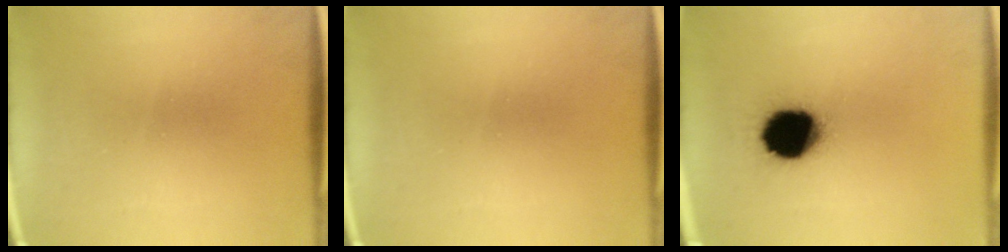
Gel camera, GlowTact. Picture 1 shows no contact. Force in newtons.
{"total": 0.0}
{"total": 16.7}